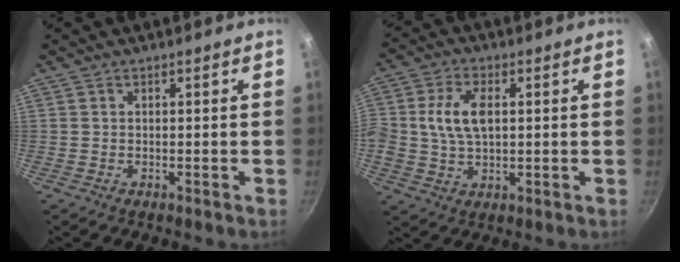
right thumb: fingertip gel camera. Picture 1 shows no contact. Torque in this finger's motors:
{"motor_torque": [-0.54, 0.96, 0.06, -0.02, 0.08]}